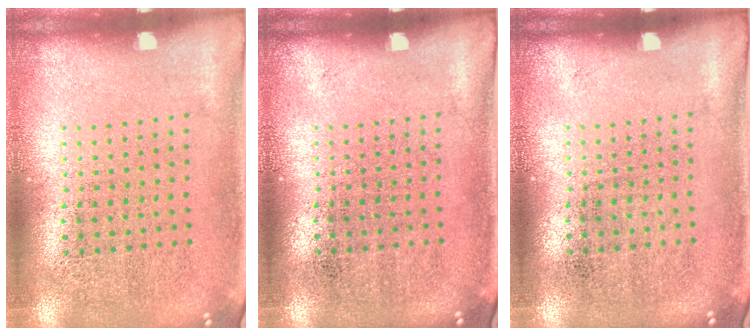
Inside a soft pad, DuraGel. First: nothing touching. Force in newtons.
{"total": 0.0}
{"total": 0.0}